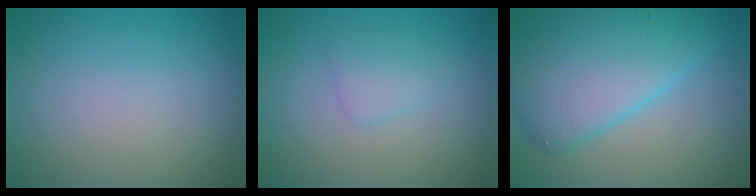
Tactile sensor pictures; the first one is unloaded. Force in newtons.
{"total": 1.6, "press": 1.6, "slide": 0.0}
{"total": 8.1, "press": 8.1, "slide": 0.2}